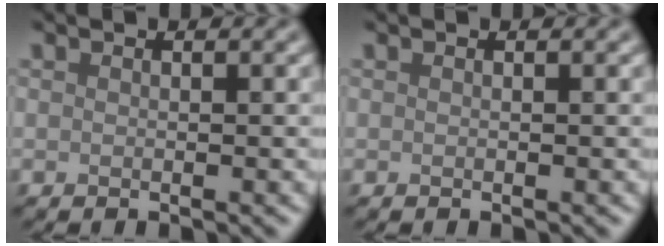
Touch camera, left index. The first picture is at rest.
{"total": 0.0}